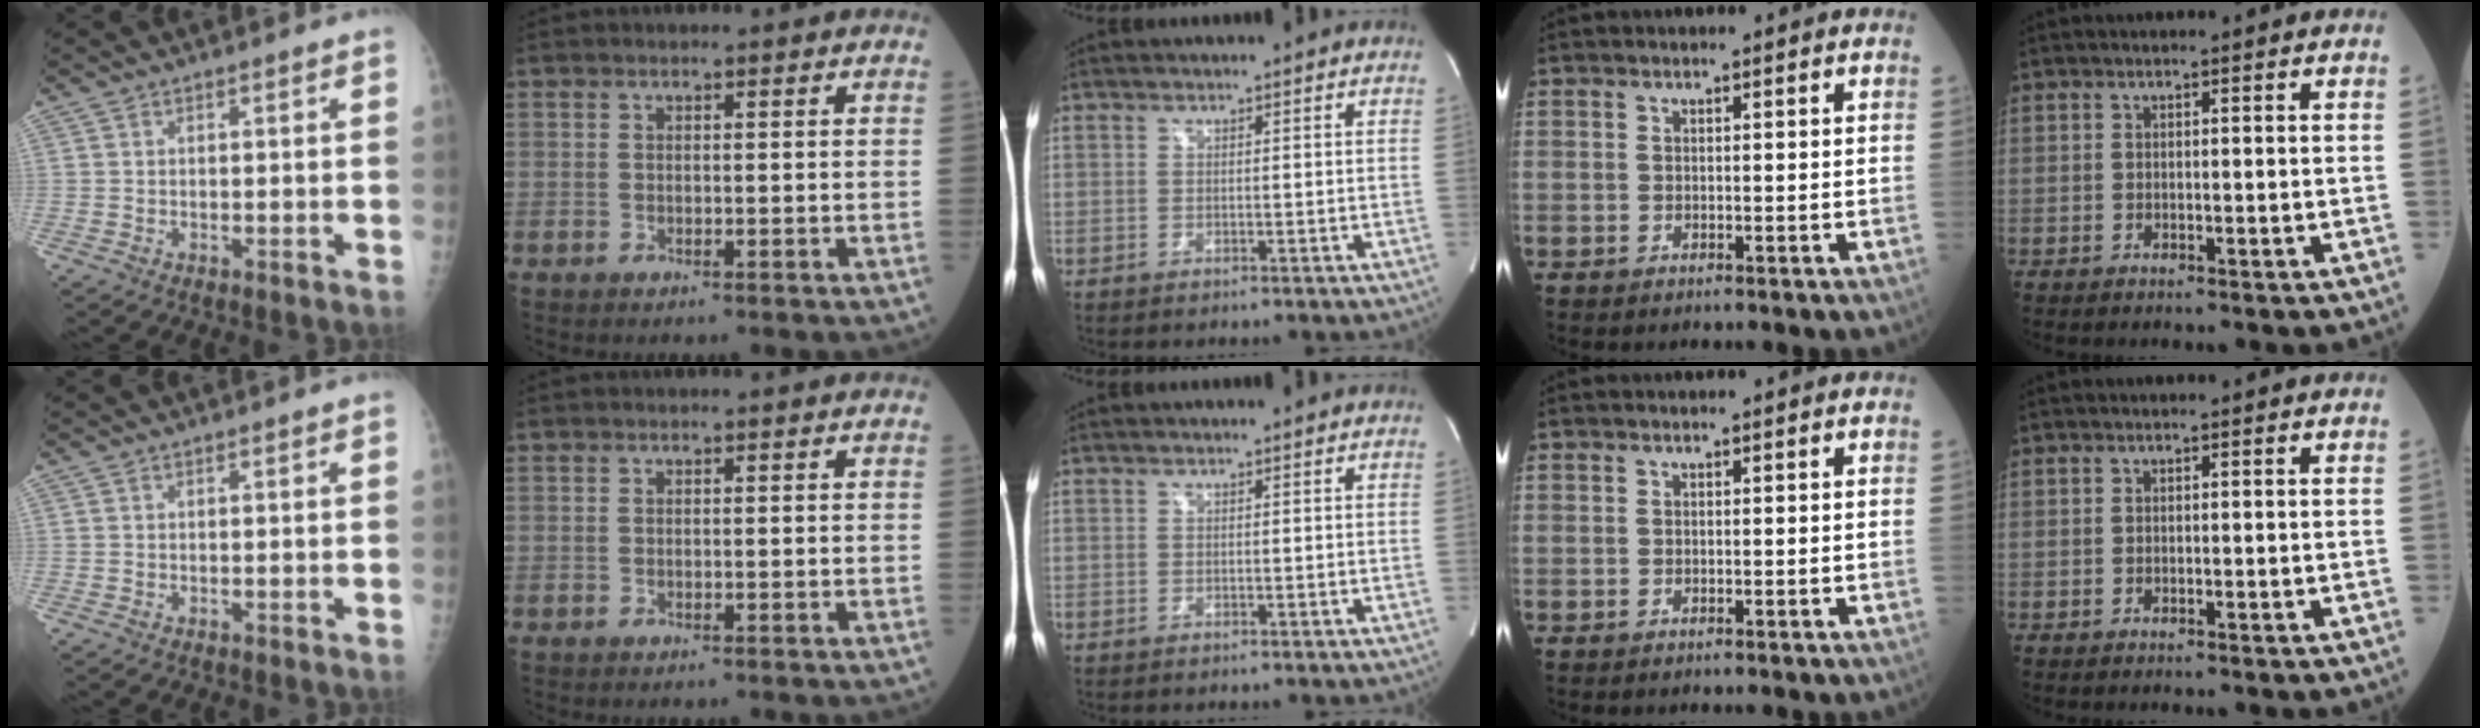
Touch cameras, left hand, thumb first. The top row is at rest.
{}